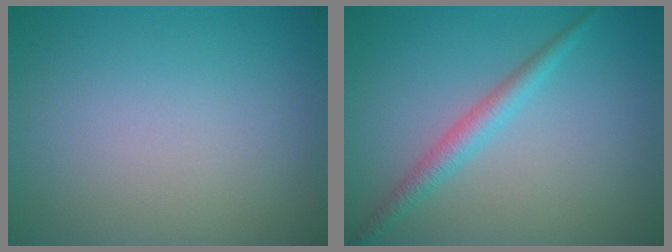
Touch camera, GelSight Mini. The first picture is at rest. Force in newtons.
{"total": 2.2, "press": 2.2, "slide": 0.1}